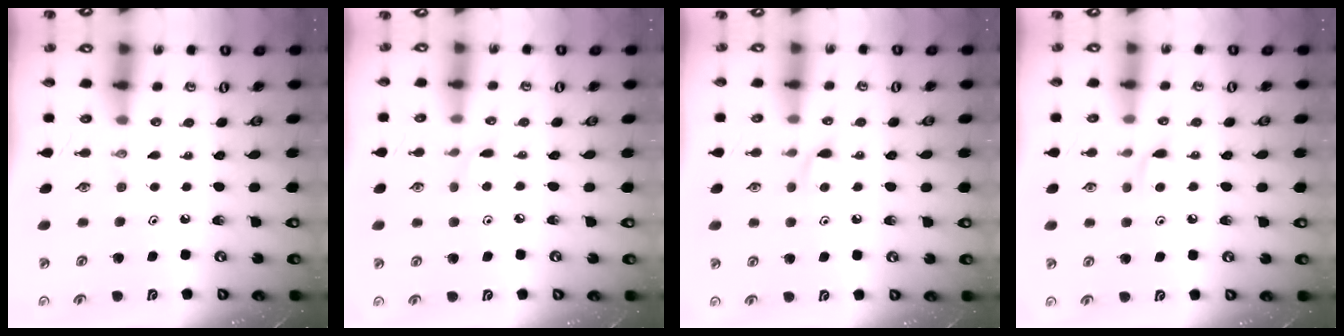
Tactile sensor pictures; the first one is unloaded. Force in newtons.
{"total": 3.8, "press": 3.7, "slide": 0.6}
{"total": 5.2, "press": 5.2, "slide": 0.6}
{"total": 4.5, "press": 4.5, "slide": 0.7}